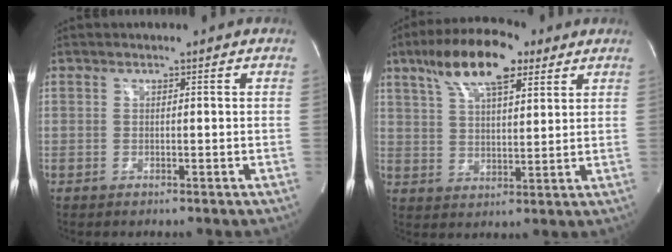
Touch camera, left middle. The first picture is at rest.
{"total": 12.6, "force": [7.4, 4.0, 9.4], "torque": [-0.171, 0.024, 0.130]}